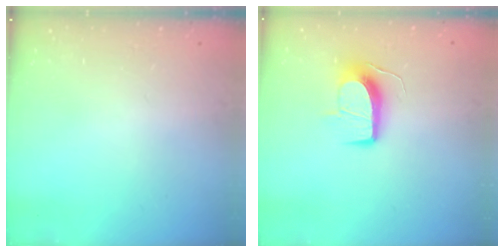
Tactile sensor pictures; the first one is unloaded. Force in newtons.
{"total": 10.1, "press": 10.1, "slide": 0.2}